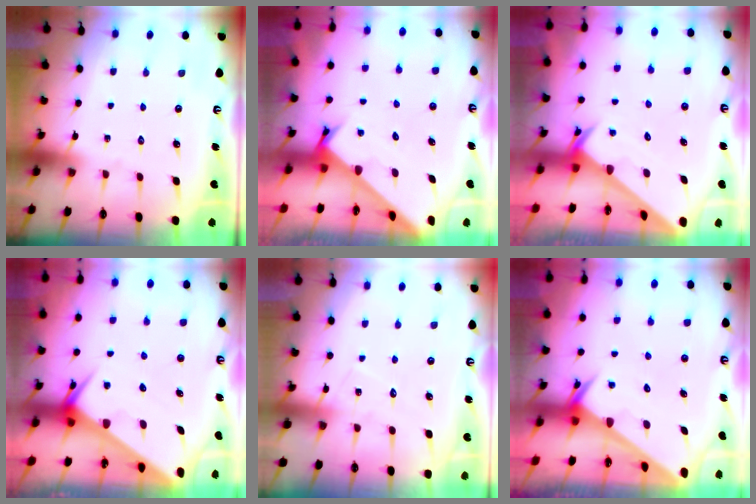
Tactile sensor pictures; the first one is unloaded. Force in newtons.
{"total": 2.3, "press": 2.3, "slide": 0.2}
{"total": 2.0, "press": 2.0, "slide": 0.2}
{"total": 4.8, "press": 4.7, "slide": 0.4}
{"total": 4.7, "press": 4.7, "slide": 0.4}
{"total": 2.5, "press": 2.5, "slide": 0.1}